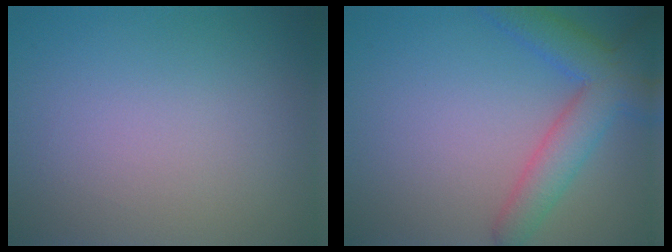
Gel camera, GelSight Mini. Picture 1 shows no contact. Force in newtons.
{"total": 5.5, "press": 5.5, "slide": 0.4}